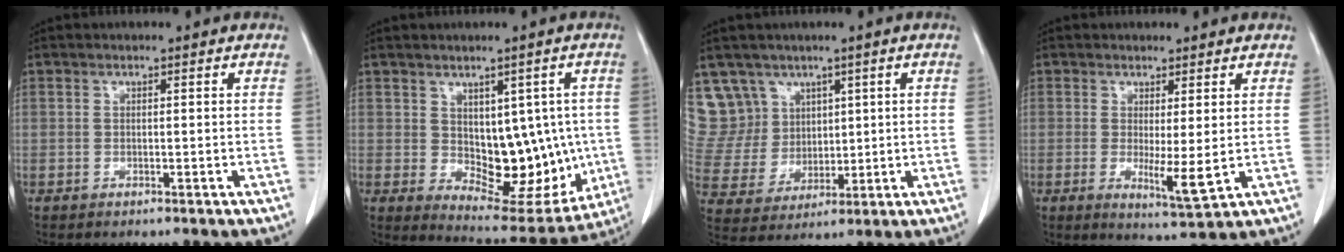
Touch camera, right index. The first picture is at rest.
{"total": 13.1, "force": [-0.3, 7.4, 10.8], "torque": [-0.127, 0.005, 0.027]}
{"total": 9.9, "force": [6.2, 7.7, 0.2], "torque": [-0.019, 0.035, 0.139]}
{"total": 5.0, "force": [-0.2, 0.4, 5.0], "torque": [-0.088, -0.018, 0.003]}